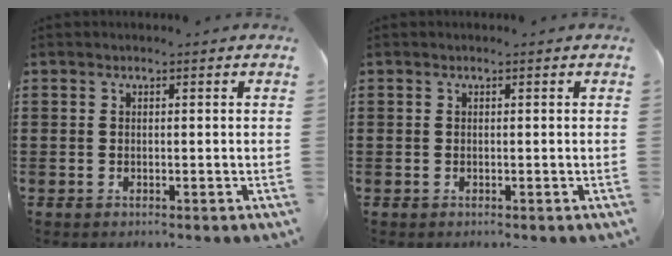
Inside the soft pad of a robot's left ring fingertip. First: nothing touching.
{"total": 0.0}